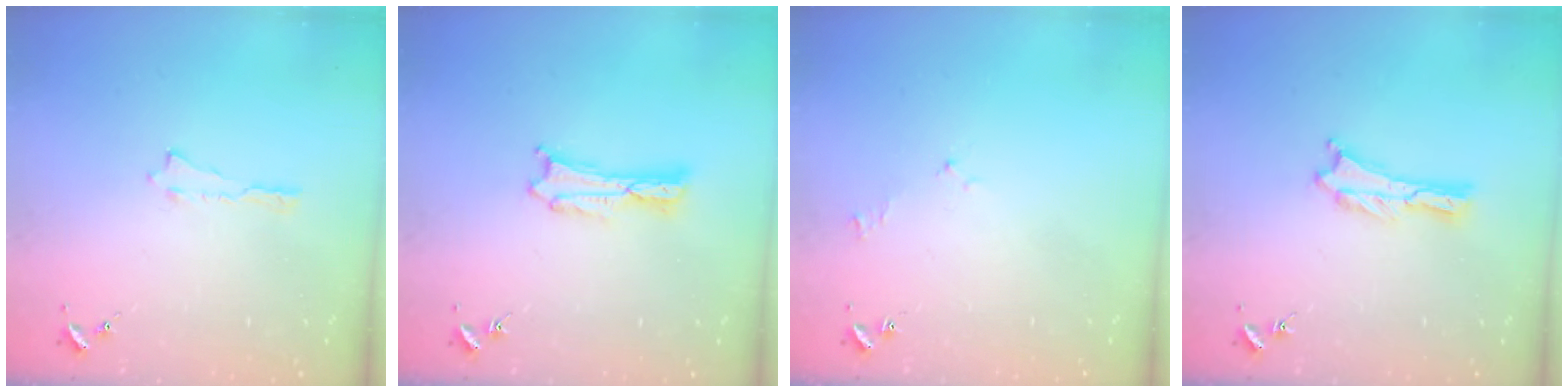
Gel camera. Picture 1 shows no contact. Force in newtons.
{"total": 0.6, "press": 0.6, "slide": 0.2}
{"total": 1.6, "press": 1.5, "slide": 0.3}
{"total": 0.0}